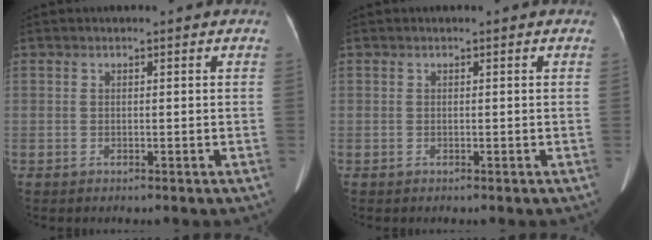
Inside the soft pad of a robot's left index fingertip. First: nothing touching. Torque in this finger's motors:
{"motor_torque": [0.01, 0.01, 0.00, 0.00]}